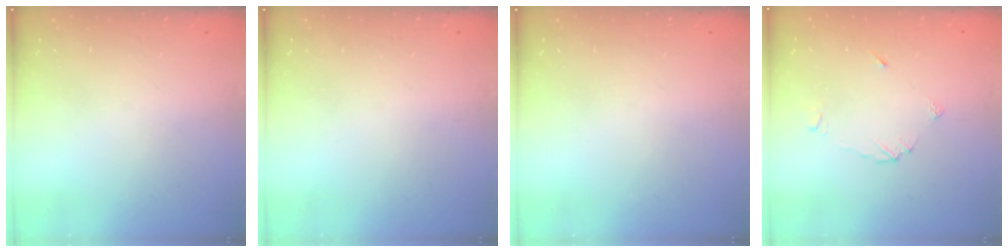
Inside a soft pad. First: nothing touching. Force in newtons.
{"total": 0.0}
{"total": 0.0}
{"total": 3.9, "press": 3.8, "slide": 0.5}